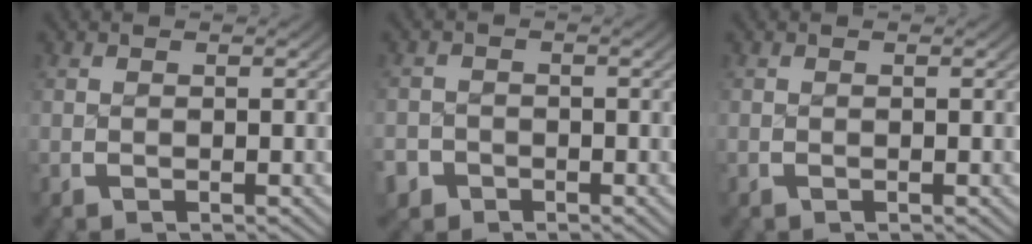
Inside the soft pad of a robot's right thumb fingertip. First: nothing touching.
{"total": 3.1, "force": [-2.2, 2.2, 0.1], "torque": [-0.007, -0.018, -0.035]}
{"total": 0.0}